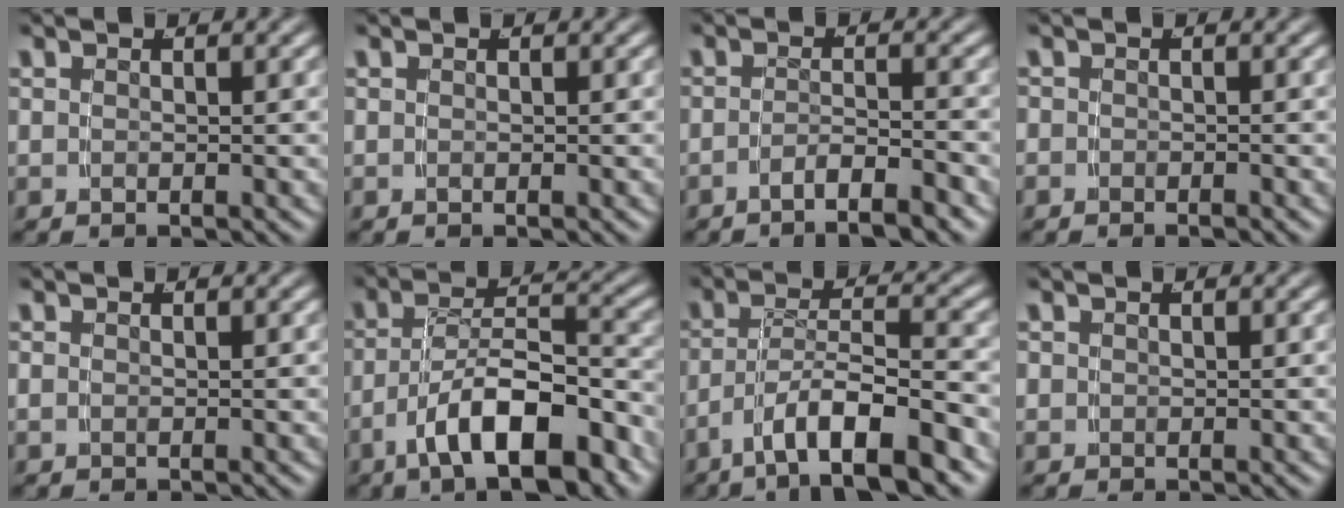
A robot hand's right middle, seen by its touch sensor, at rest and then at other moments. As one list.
[{"total": 0.0}, {"total": 3.9, "force": [-3.5, 0.0, 1.8], "torque": [-0.022, -0.005, -0.058]}, {"total": 0.9, "force": [-0.9, 0.3, -0.1], "torque": [0.002, -0.003, -0.016]}, {"total": 0.5, "force": [-0.1, 0.4, 0.4], "torque": [-0.011, -0.003, 0.001]}, {"total": 8.1, "force": [-4.5, 2.9, 6.1], "torque": [-0.081, -0.003, -0.067]}, {"total": 6.6, "force": [-4.1, 1.5, 4.9], "torque": [-0.071, -0.001, -0.063]}, {"total": 0.7, "force": [0.0, 0.6, 0.1], "torque": [-0.004, -0.006, 0.004]}]